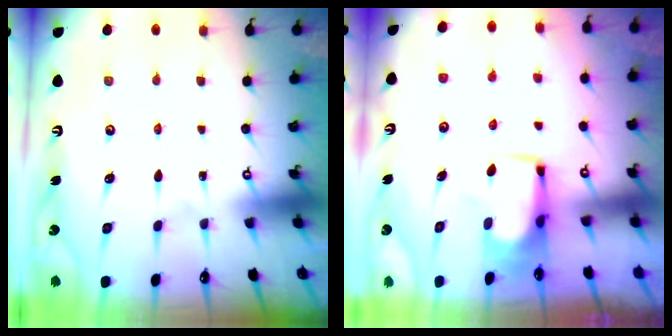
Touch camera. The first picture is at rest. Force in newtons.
{"total": 1.4, "press": 1.4, "slide": 0.1}